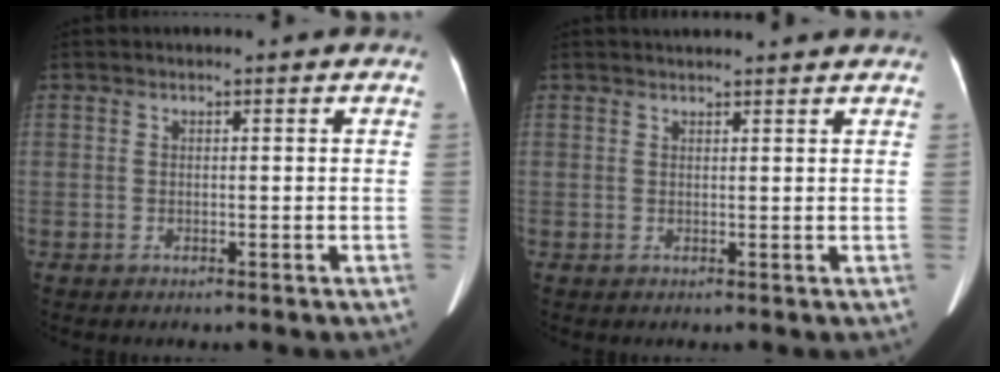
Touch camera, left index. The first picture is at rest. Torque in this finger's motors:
{"motor_torque": [-0.16, -0.43, 0.00, 0.03]}